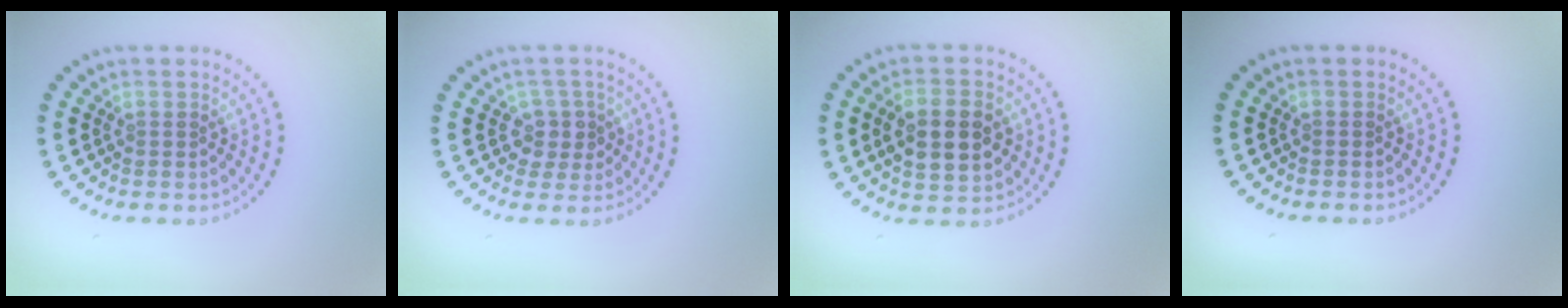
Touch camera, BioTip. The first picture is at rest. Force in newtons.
{"total": 2.3, "press": 2.1, "slide": 0.9}
{"total": 5.5, "press": 5.5, "slide": 0.5}
{"total": 0.0}